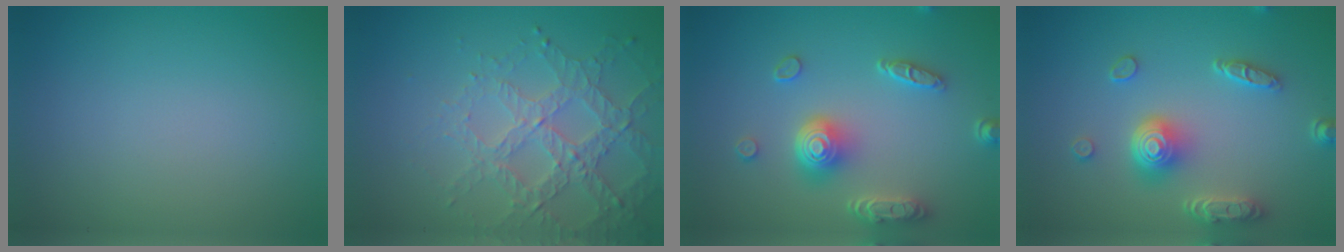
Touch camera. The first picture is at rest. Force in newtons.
{"total": 3.9, "press": 3.7, "slide": 1.3}
{"total": 4.9, "press": 3.9, "slide": 2.9}
{"total": 4.9, "press": 3.9, "slide": 2.9}